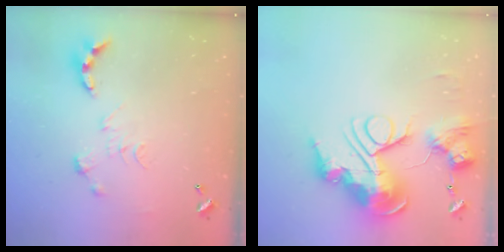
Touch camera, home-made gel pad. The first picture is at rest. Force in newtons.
{"total": 0.9, "press": 0.9, "slide": 0.0}